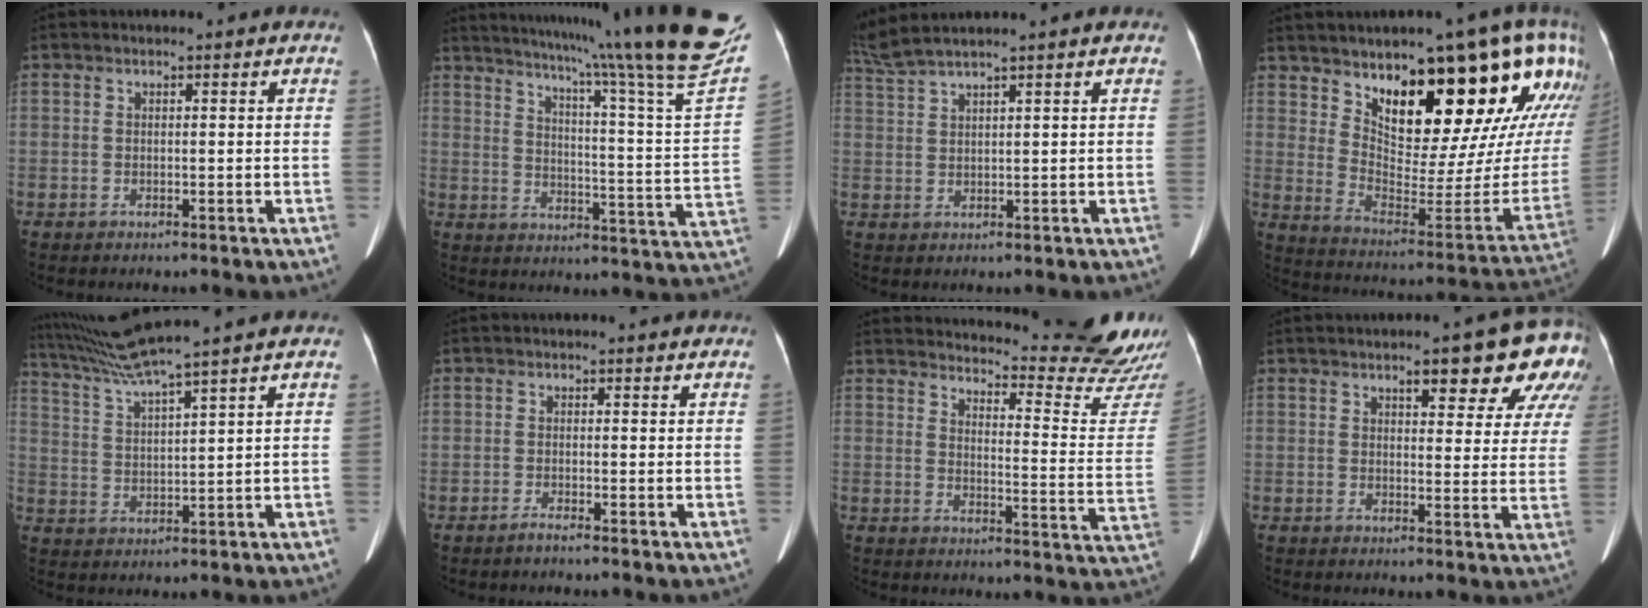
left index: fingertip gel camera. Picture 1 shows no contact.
{"total": 28.4, "force": [22.9, -1.7, 16.8], "torque": [-0.231, -0.092, 0.290]}
{"total": 8.3, "force": [7.0, -1.1, 4.2], "torque": [-0.088, 0.016, 0.132]}
{"total": 24.8, "force": [16.3, 5.4, 17.8], "torque": [-0.254, -0.054, 0.224]}
{"total": 9.3, "force": [7.8, -2.7, 4.2], "torque": [-0.083, -0.004, 0.149]}
{"total": 0.8, "force": [-0.6, 0.0, 0.5], "torque": [-0.012, -0.006, -0.015]}
{"total": 20.6, "force": [19.8, -0.5, 5.7], "torque": [-0.085, -0.149, 0.226]}
{"total": 12.1, "force": [8.4, 3.3, 8.1], "torque": [-0.080, -0.014, 0.080]}